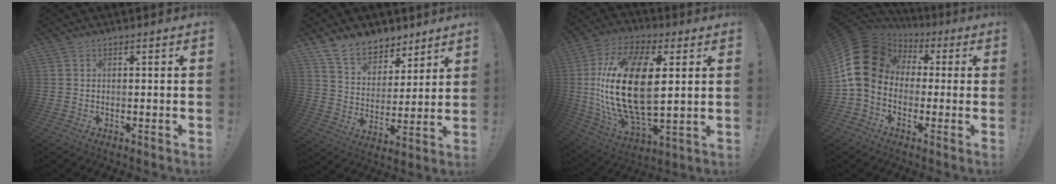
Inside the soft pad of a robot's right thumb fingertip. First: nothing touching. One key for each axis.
{"total": 11.6, "fx": 9.3, "fy": 6.1, "fz": 3.2, "tx": -0.061, "ty": -0.070, "tz": 0.178}
{"total": 25.8, "fx": 3.1, "fy": 13.1, "fz": 22.0, "tx": -0.444, "ty": -0.009, "tz": 0.051}
{"total": 15.8, "fx": 1.3, "fy": 12.3, "fz": 9.8, "tx": -0.172, "ty": 0.005, "tz": 0.028}